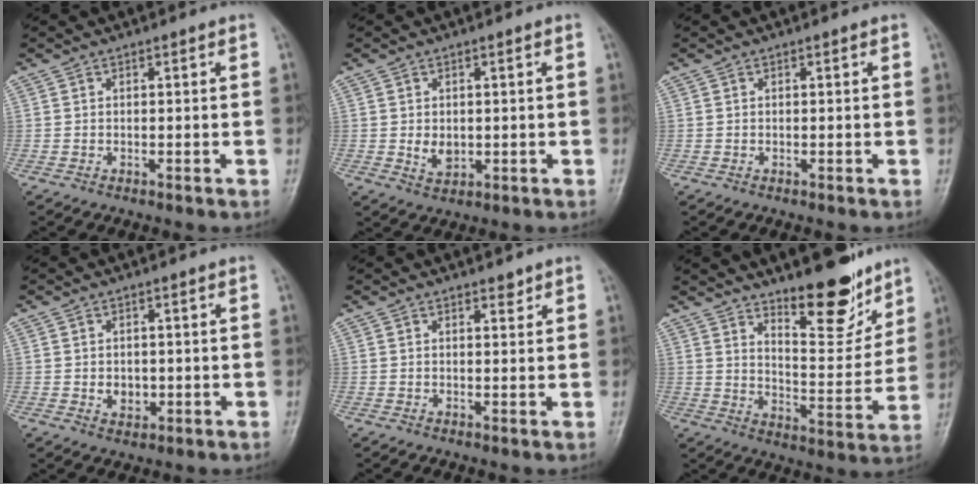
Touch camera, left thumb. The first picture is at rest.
{"total": 3.2, "force": [0.1, 2.4, 2.2], "torque": [-0.029, -0.007, 0.010]}
{"total": 0.0}
{"total": 3.0, "force": [-0.2, 2.4, 1.8], "torque": [-0.018, -0.001, 0.005]}
{"total": 1.5, "force": [1.2, 0.6, 0.7], "torque": [-0.002, -0.008, 0.016]}
{"total": 14.0, "force": [10.3, 4.5, 8.4], "torque": [-0.086, -0.084, 0.166]}